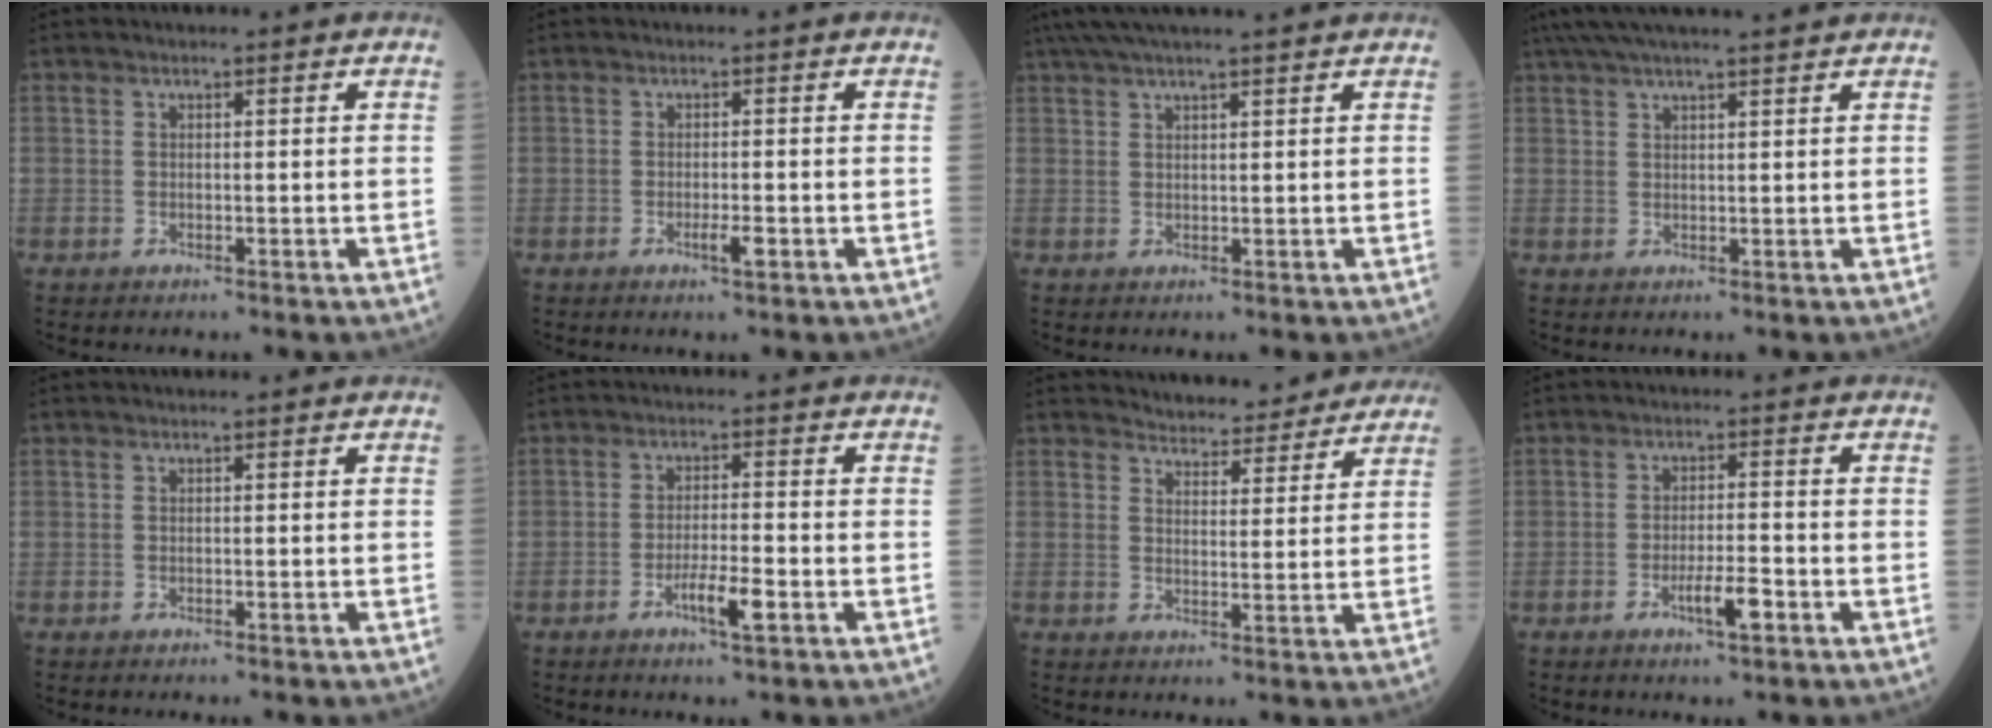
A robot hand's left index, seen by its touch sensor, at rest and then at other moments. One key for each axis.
{"total": 1.9, "fx": -0.8, "fy": 0.2, "fz": 1.7, "tx": -0.030, "ty": -0.002, "tz": -0.011}
{"total": 10.7, "fx": 9.3, "fy": 0.0, "fz": 5.3, "tx": -0.091, "ty": 0.038, "tz": 0.133}
{"total": 11.8, "fx": 10.3, "fy": 0.3, "fz": 5.8, "tx": -0.101, "ty": 0.039, "tz": 0.150}
{"total": 0.0}
{"total": 4.3, "fx": -2.1, "fy": 0.3, "fz": 3.8, "tx": -0.073, "ty": -0.005, "tz": -0.037}
{"total": 9.6, "fx": 9.3, "fy": 2.2, "fz": 1.4, "tx": -0.006, "ty": 0.003, "tz": 0.106}
{"total": 4.2, "fx": -2.0, "fy": 0.7, "fz": 3.6, "tx": -0.066, "ty": -0.001, "tz": -0.033}